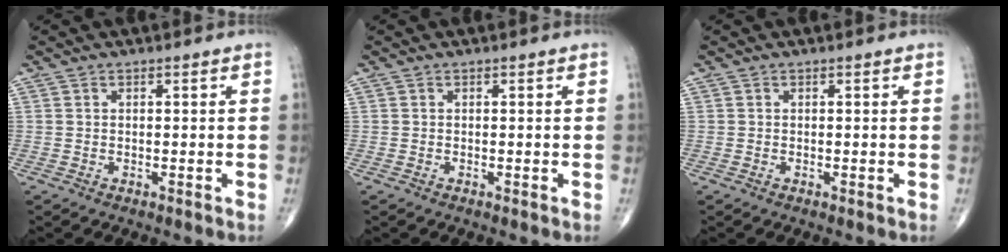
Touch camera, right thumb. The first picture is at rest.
{"total": 0.0}
{"total": 0.0}